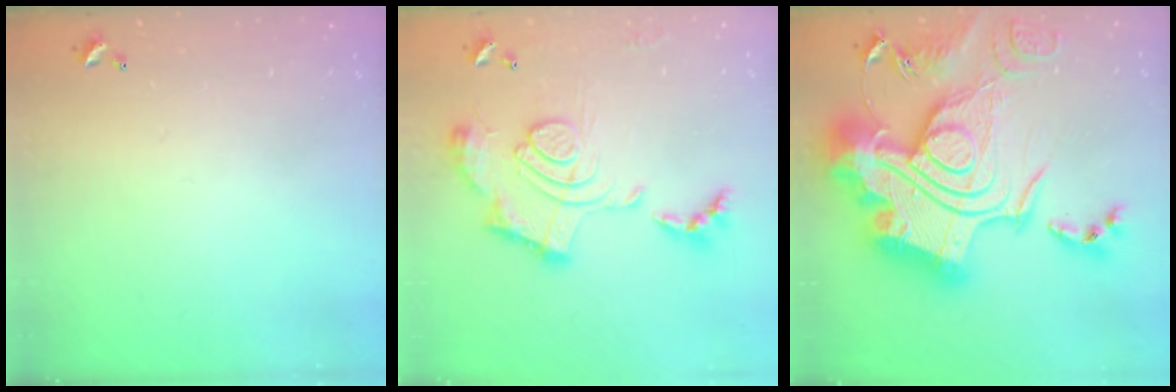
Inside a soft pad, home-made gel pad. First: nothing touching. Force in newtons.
{"total": 2.4, "press": 1.9, "slide": 1.5}
{"total": 0.7, "press": 0.7, "slide": 0.1}